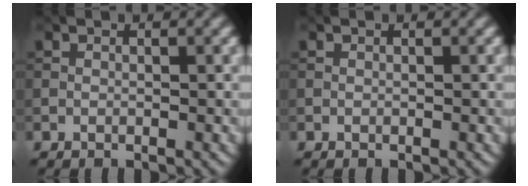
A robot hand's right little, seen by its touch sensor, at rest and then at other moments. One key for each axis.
{"total": 0.0}